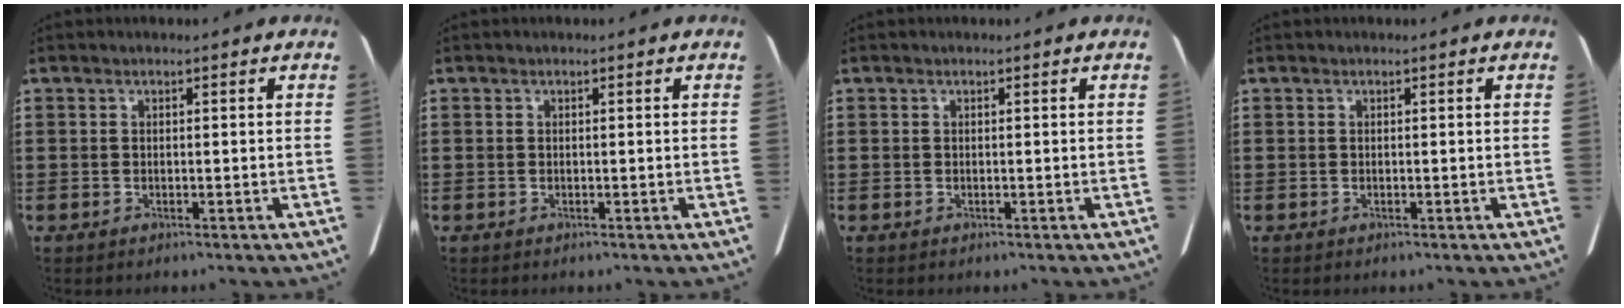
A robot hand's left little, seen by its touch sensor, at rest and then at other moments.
{"total": 0.0}
{"total": 0.0}
{"total": 0.0}